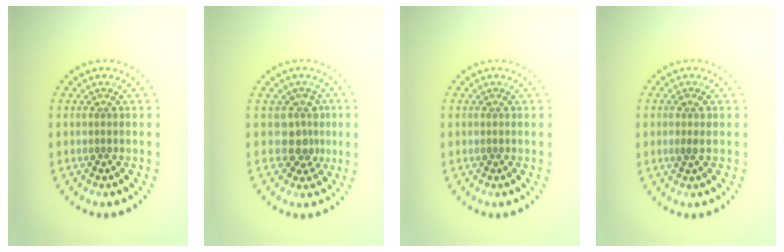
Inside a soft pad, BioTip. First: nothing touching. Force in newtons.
{"total": 2.4, "press": 1.9, "slide": 1.5}
{"total": 0.0}
{"total": 1.2, "press": 1.1, "slide": 0.4}